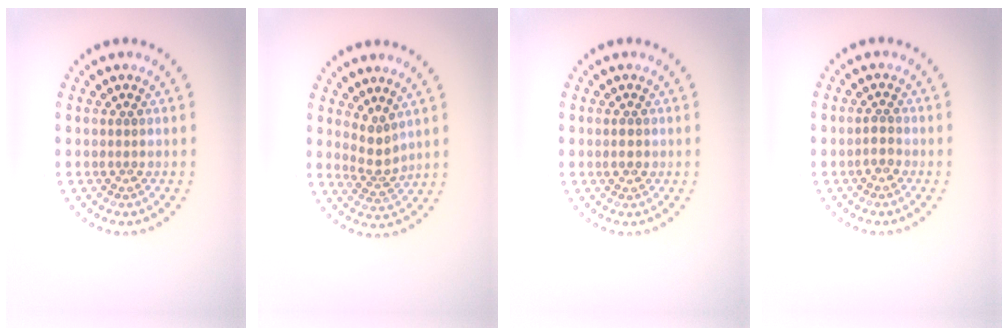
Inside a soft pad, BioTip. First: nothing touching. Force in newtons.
{"total": 2.2, "press": 1.6, "slide": 1.6}
{"total": 0.9, "press": 0.9, "slide": 0.1}
{"total": 1.1, "press": 0.9, "slide": 0.6}